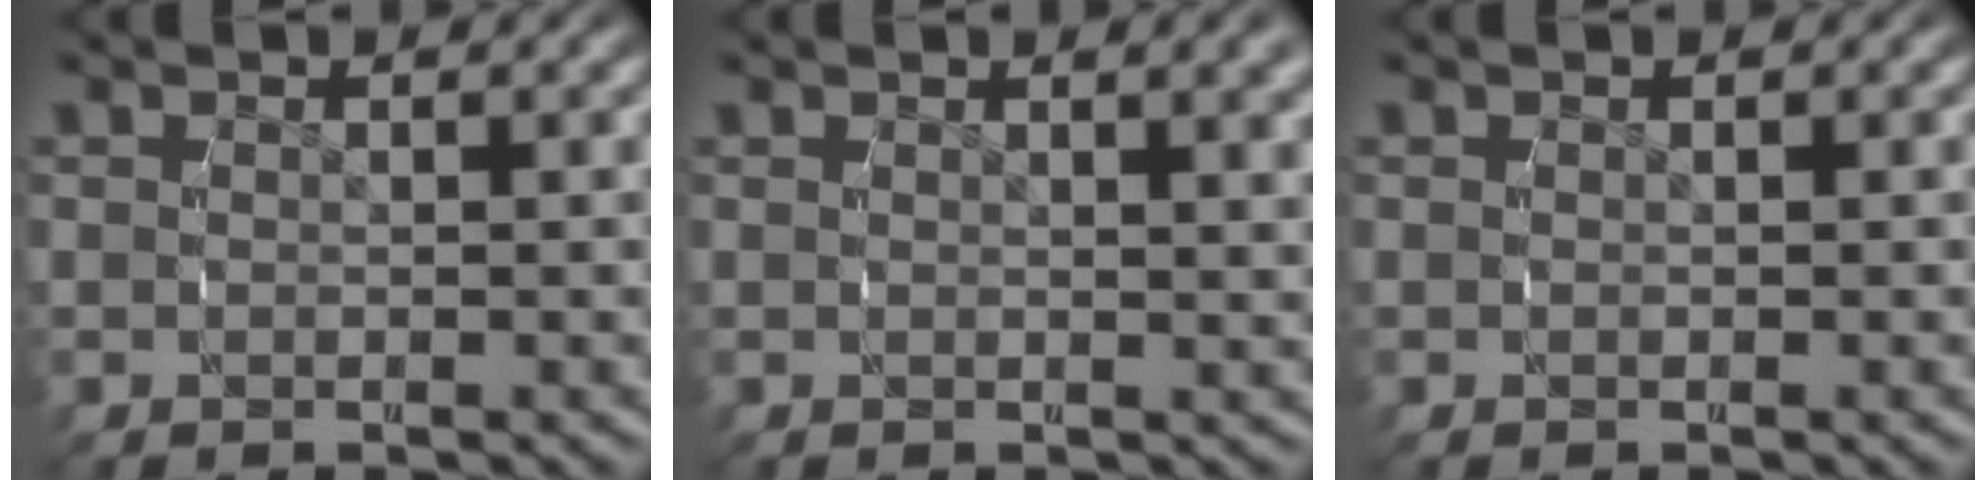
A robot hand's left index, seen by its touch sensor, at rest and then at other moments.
{"total": 2.3, "force": [1.5, 0.0, 1.8], "torque": [-0.021, 0.004, 0.020]}
{"total": 0.0}